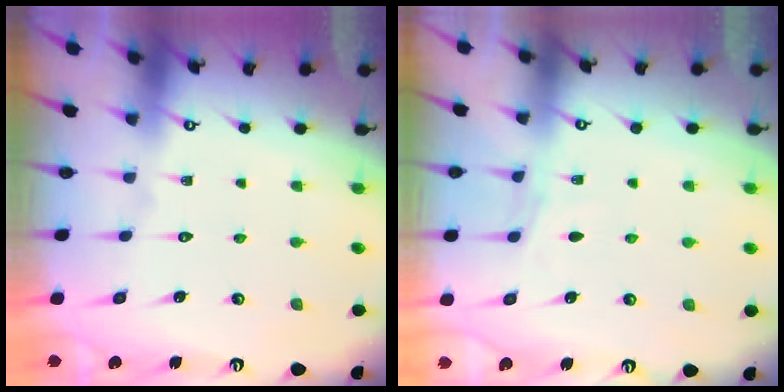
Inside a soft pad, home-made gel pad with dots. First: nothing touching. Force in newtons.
{"total": 4.8, "press": 4.8, "slide": 0.6}